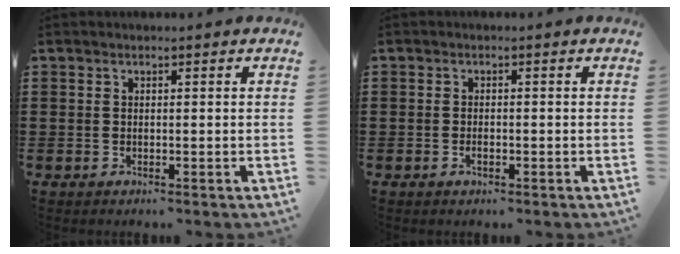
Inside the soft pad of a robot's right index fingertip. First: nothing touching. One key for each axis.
{"total": 1.1, "fx": -0.4, "fy": 0.5, "fz": 0.9, "tx": -0.017, "ty": -0.003, "tz": -0.008}